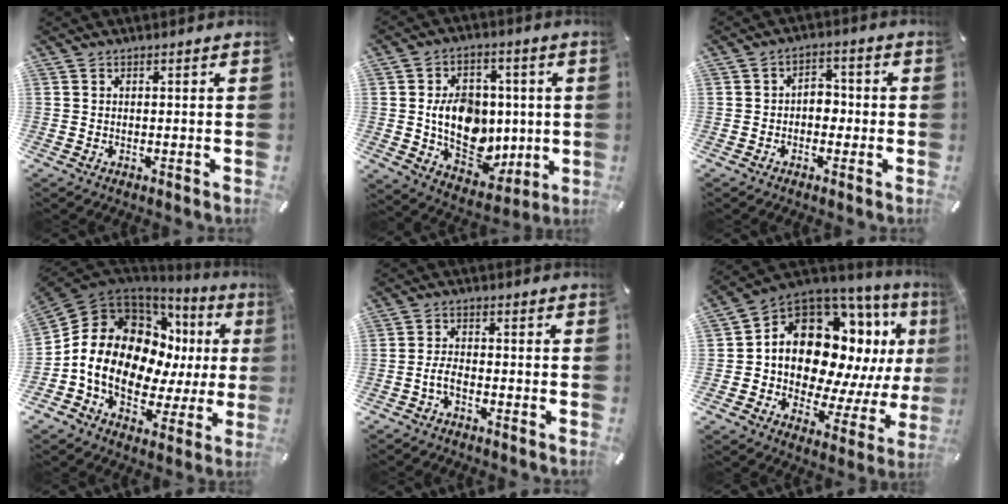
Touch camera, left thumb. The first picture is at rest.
{"total": 14.9, "force": [-0.4, 11.6, 9.2], "torque": [-0.151, 0.004, 0.005]}
{"total": 4.3, "force": [-1.4, 3.1, 2.6], "torque": [-0.046, 0.016, -0.028]}
{"total": 17.6, "force": [0.8, 14.1, 10.5], "torque": [-0.195, -0.020, 0.021]}
{"total": 3.6, "force": [-1.9, 1.7, 2.6], "torque": [-0.058, 0.007, -0.037]}
{"total": 18.5, "force": [6.1, 12.9, 11.8], "torque": [-0.217, -0.054, 0.108]}